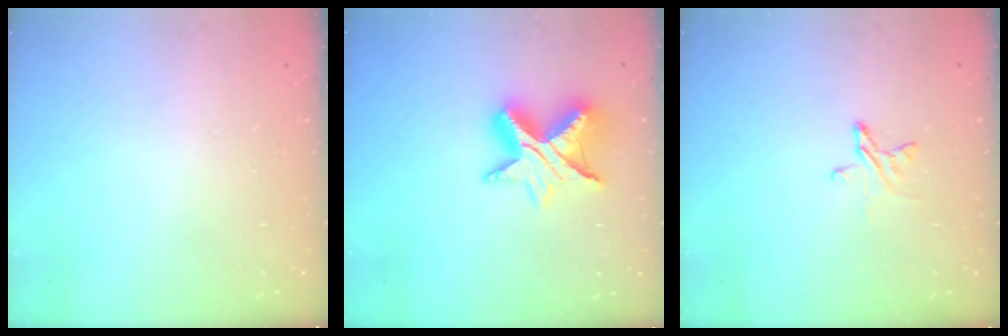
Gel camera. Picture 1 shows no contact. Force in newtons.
{"total": 11.6, "press": 11.5, "slide": 0.7}
{"total": 4.4, "press": 4.4, "slide": 0.4}